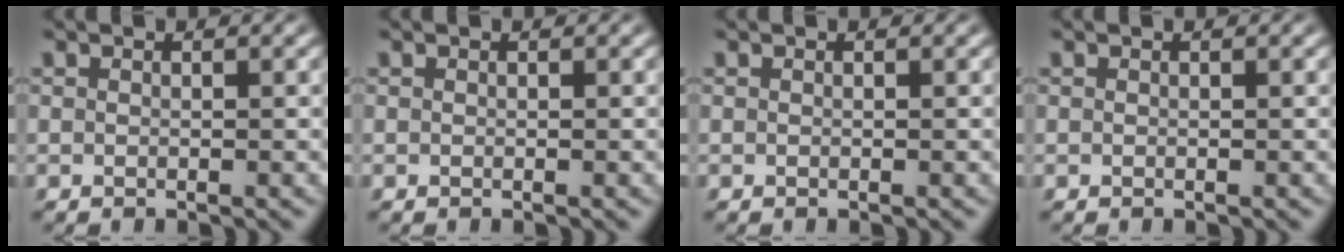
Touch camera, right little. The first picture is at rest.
{"total": 0.0}
{"total": 0.0}
{"total": 0.0}